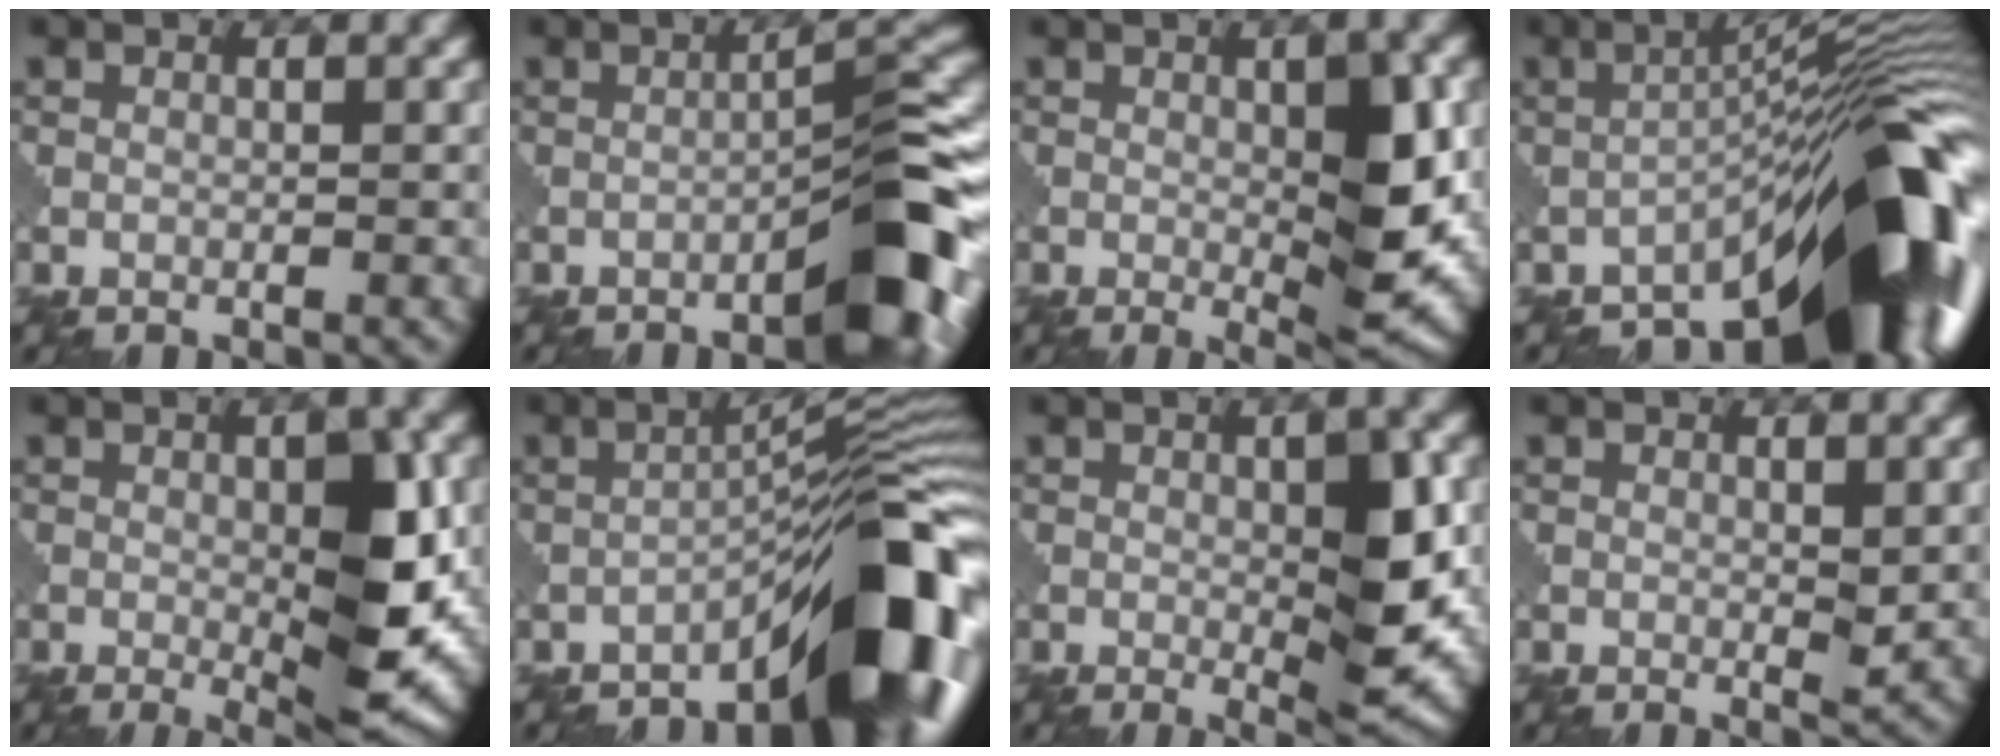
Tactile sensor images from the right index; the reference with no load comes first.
{"total": 6.9, "force": [-3.8, 0.9, 5.7], "torque": [-0.068, 0.023, -0.054]}
{"total": 7.9, "force": [0.0, 2.1, 7.6], "torque": [-0.107, -0.006, 0.009]}
{"total": 15.7, "force": [-8.5, 5.5, 12.1], "torque": [-0.141, 0.006, -0.141]}
{"total": 8.5, "force": [-0.6, 2.3, 8.2], "torque": [-0.119, -0.006, 0.000]}
{"total": 11.0, "force": [-6.8, 2.6, 8.1], "torque": [-0.093, 0.024, -0.108]}
{"total": 7.1, "force": [-0.2, 1.9, 6.9], "torque": [-0.099, -0.006, 0.007]}
{"total": 1.3, "force": [0.4, 0.4, 1.2], "torque": [-0.020, -0.006, 0.010]}